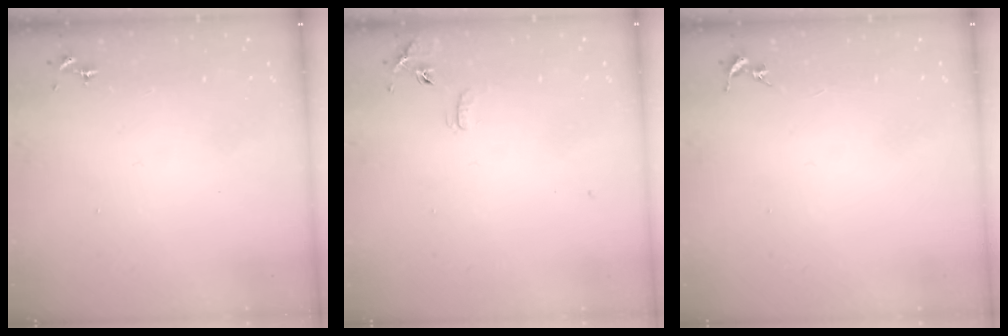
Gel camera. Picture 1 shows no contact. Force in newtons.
{"total": 6.9, "press": 6.9, "slide": 0.6}
{"total": 0.0}